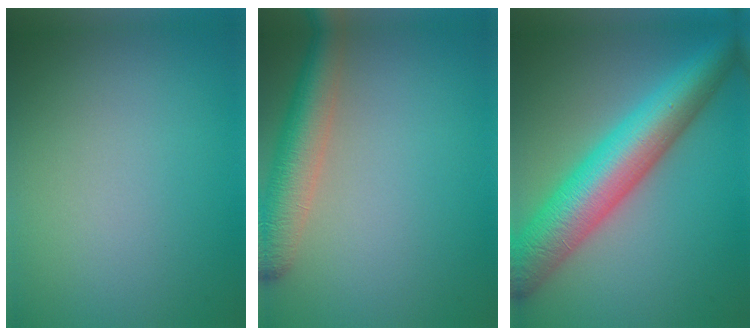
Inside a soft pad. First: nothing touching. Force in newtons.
{"total": 5.4, "press": 5.3, "slide": 0.4}
{"total": 9.7, "press": 9.7, "slide": 0.3}